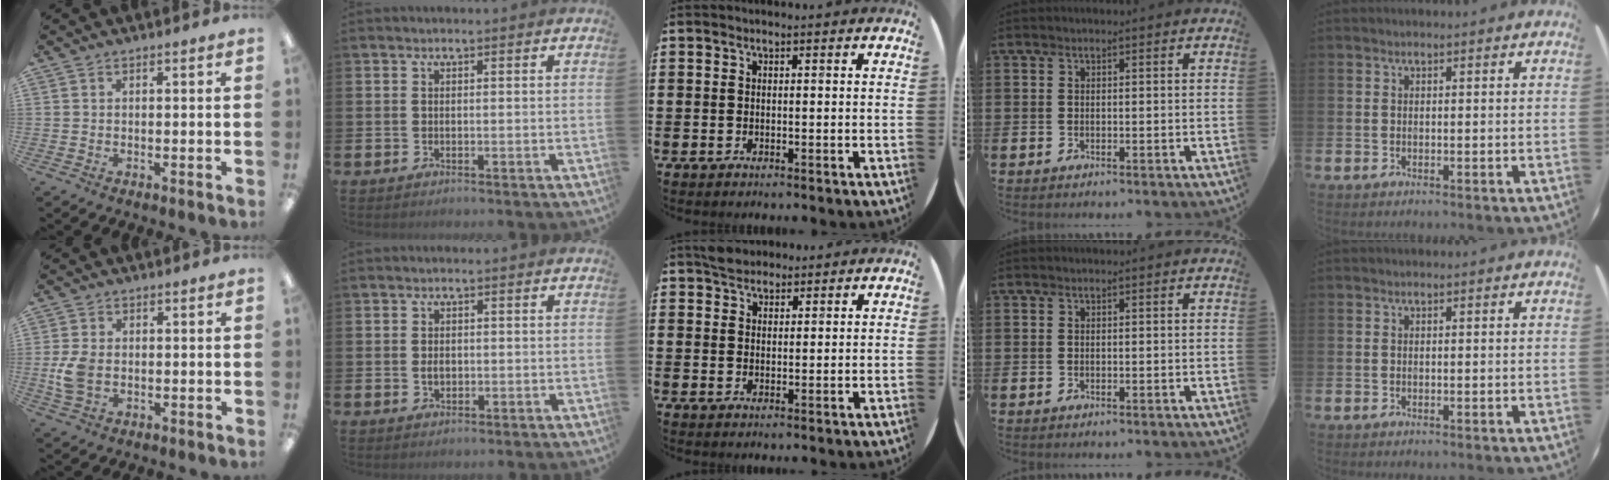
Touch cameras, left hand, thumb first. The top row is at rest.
{"thumb": {"total": 6.2, "force": [-0.6, 4.2, 4.5], "torque": [-0.094, -0.003, -0.014]}, "index": {"total": 1.6, "force": [0.0, 1.1, 1.1], "torque": [-0.008, 0.002, -0.005]}, "middle": {"total": 2.6, "force": [2.4, 1.1, 0.1], "torque": [0.000, 0.004, 0.045]}}